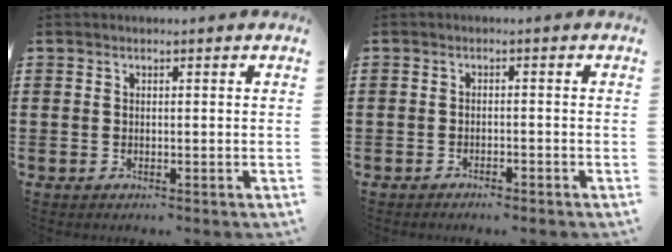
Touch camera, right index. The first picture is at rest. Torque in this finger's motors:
{"motor_torque": [0.14, -0.07, 0.06, 0.01]}